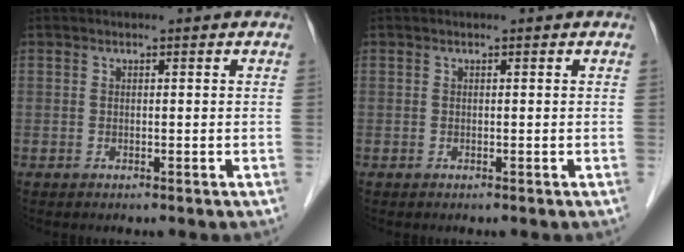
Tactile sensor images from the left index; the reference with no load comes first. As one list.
[{"total": 0.0}]